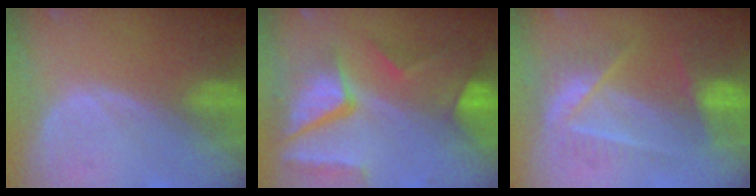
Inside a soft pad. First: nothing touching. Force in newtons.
{"total": 10.6, "press": 8.8, "slide": 5.9}
{"total": 7.2, "press": 6.7, "slide": 2.8}